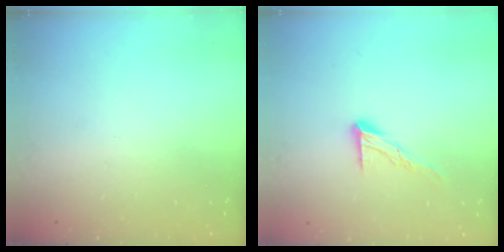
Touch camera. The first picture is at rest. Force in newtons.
{"total": 8.7, "press": 8.7, "slide": 0.7}